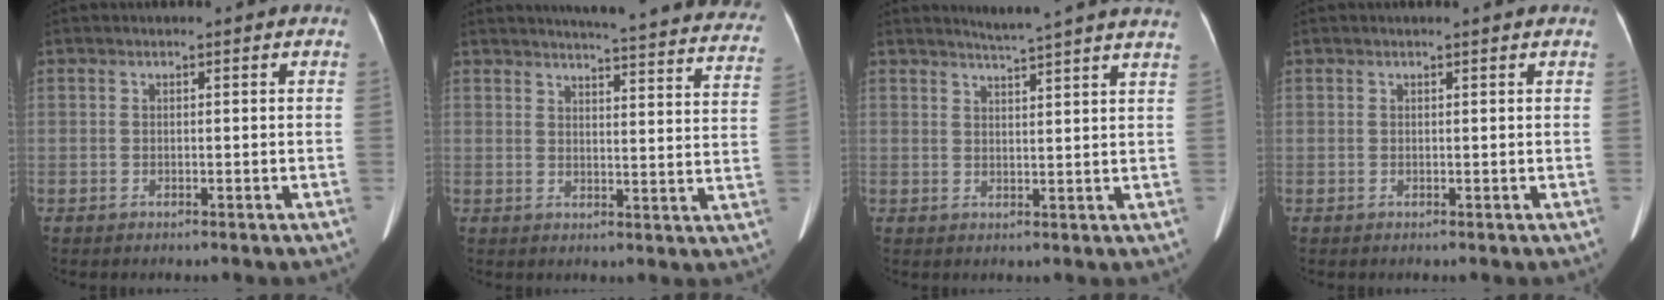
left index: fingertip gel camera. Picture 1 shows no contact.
{"total": 27.6, "force": [25.8, 2.0, 9.6], "torque": [-0.124, -0.090, 0.279]}
{"total": 10.4, "force": [9.5, -1.4, 3.9], "torque": [-0.061, -0.017, 0.108]}
{"total": 1.1, "force": [1.0, -0.1, 0.6], "torque": [-0.013, 0.007, 0.014]}